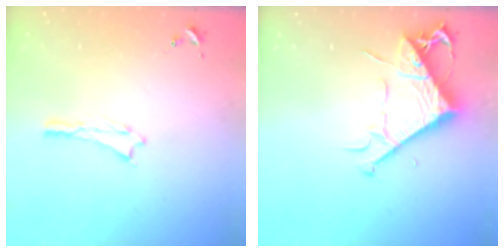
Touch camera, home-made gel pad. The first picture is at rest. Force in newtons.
{"total": 8.4, "press": 8.3, "slide": 1.1}